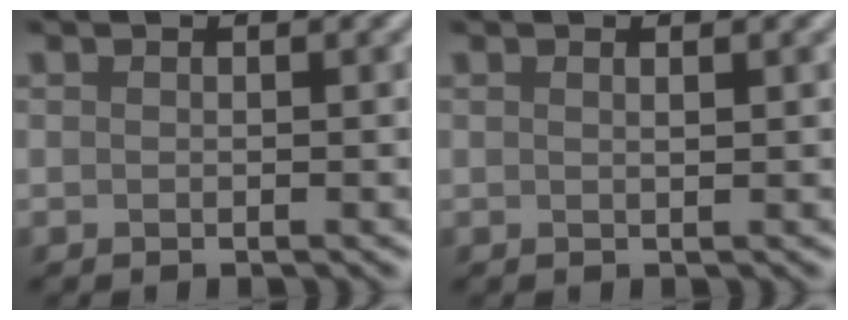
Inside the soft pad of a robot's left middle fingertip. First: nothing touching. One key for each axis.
{"total": 0.8, "fx": 0.5, "fy": 0.2, "fz": 0.7, "tx": -0.006, "ty": 0.001, "tz": 0.003}